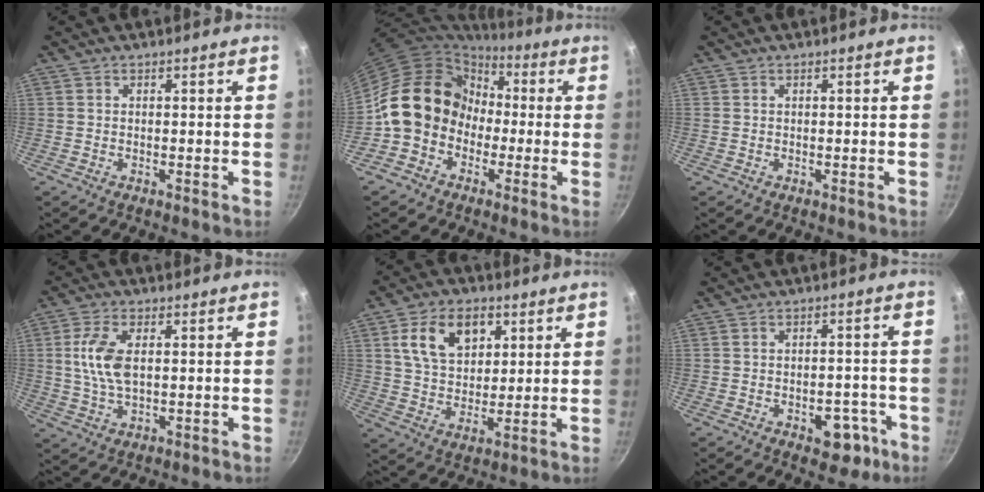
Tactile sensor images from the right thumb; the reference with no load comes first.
{"total": 14.8, "force": [-1.4, 12.7, 7.5], "torque": [-0.083, 0.046, -0.033]}
{"total": 0.0}
{"total": 8.3, "force": [1.2, 4.2, 7.1], "torque": [-0.141, 0.003, 0.021]}
{"total": 12.1, "force": [4.6, 7.9, 8.0], "torque": [-0.114, -0.012, 0.078]}
{"total": 7.3, "force": [-3.3, 4.5, 4.7], "torque": [-0.028, 0.025, -0.030]}